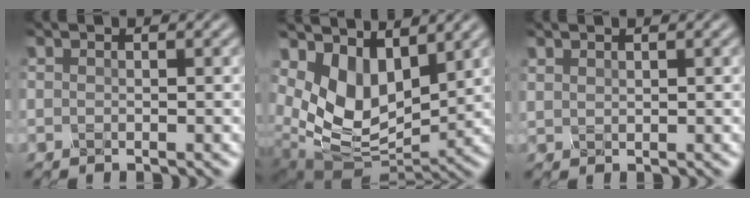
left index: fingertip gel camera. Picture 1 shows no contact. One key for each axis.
{"total": 7.2, "fx": 3.0, "fy": 4.3, "fz": 5.0, "tx": -0.109, "ty": -0.021, "tz": 0.066}
{"total": 0.7, "fx": 0.7, "fy": 0.0, "fz": -0.1, "tx": -0.002, "ty": 0.005, "tz": 0.022}